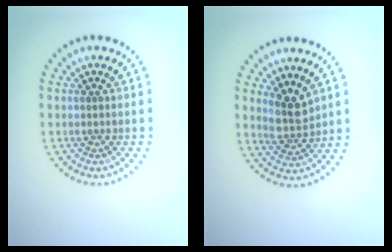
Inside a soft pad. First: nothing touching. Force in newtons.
{"total": 2.8, "press": 2.4, "slide": 1.4}